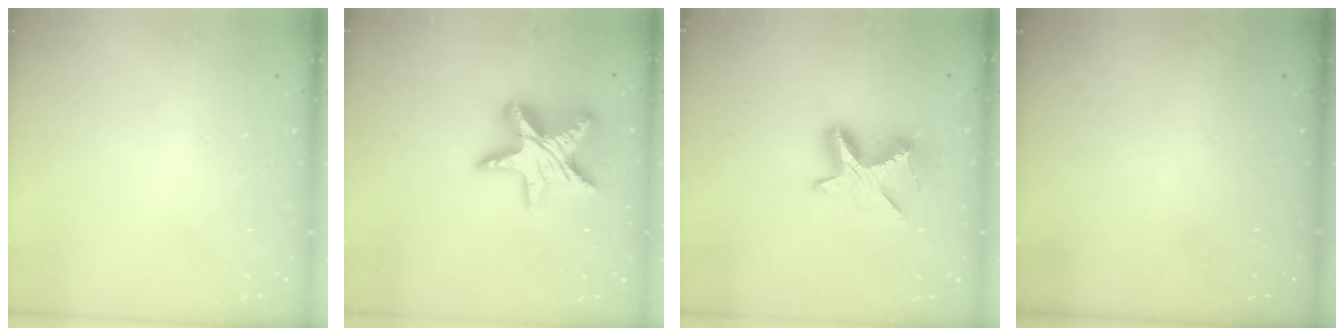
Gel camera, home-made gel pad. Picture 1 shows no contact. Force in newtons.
{"total": 16.9, "press": 16.8, "slide": 1.4}
{"total": 9.3, "press": 9.3, "slide": 0.7}
{"total": 0.0}